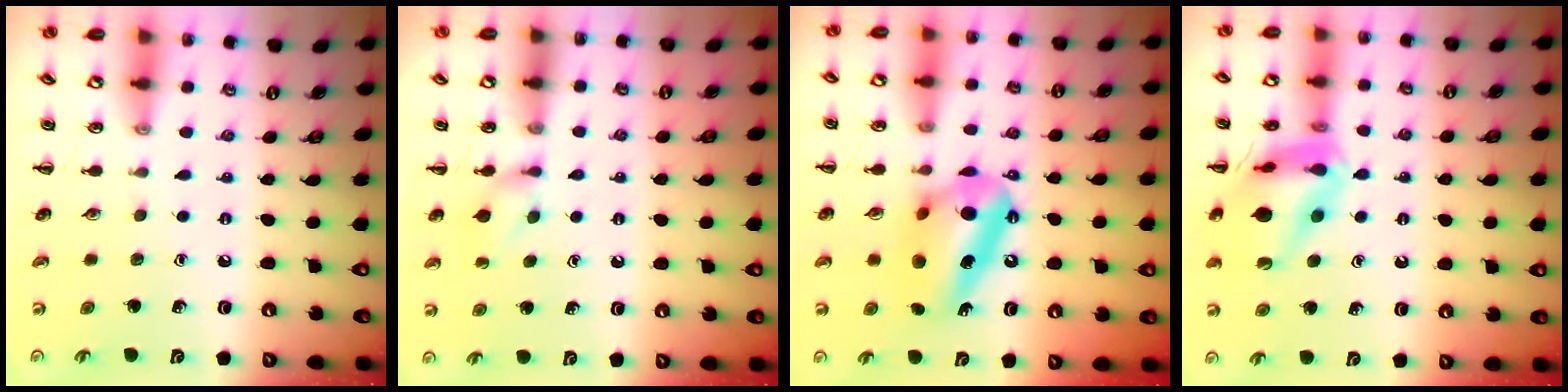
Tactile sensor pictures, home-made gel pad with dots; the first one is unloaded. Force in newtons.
{"total": 4.5, "press": 4.2, "slide": 1.5}
{"total": 12.1, "press": 12.0, "slide": 1.6}
{"total": 15.7, "press": 15.6, "slide": 1.9}